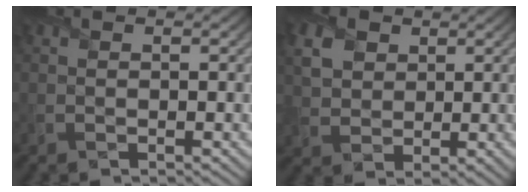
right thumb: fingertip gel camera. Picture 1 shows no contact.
{"total": 5.7, "force": [2.4, 4.1, 3.1], "torque": [-0.087, 0.004, 0.046]}